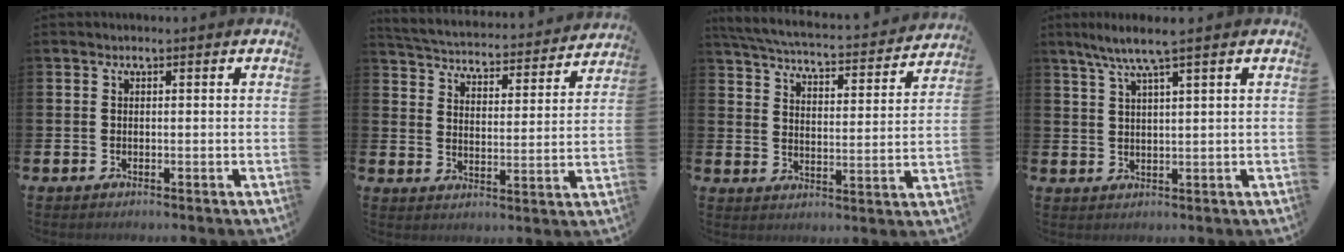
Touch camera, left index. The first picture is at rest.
{"total": 4.4, "force": [4.3, 0.7, 0.6], "torque": [-0.038, -0.041, 0.068]}
{"total": 5.0, "force": [4.8, 0.5, 1.5], "torque": [-0.054, -0.040, 0.076]}
{"total": 5.1, "force": [3.8, -0.3, 3.3], "torque": [-0.079, -0.005, 0.066]}